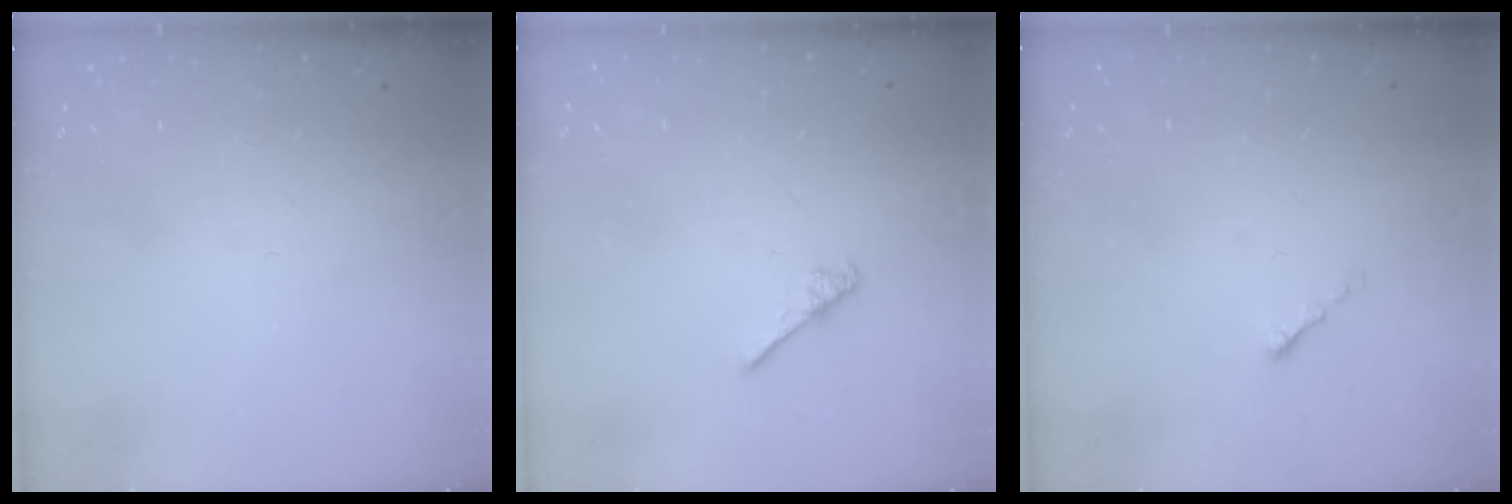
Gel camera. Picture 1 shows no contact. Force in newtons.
{"total": 2.6, "press": 2.6, "slide": 0.3}
{"total": 0.0}